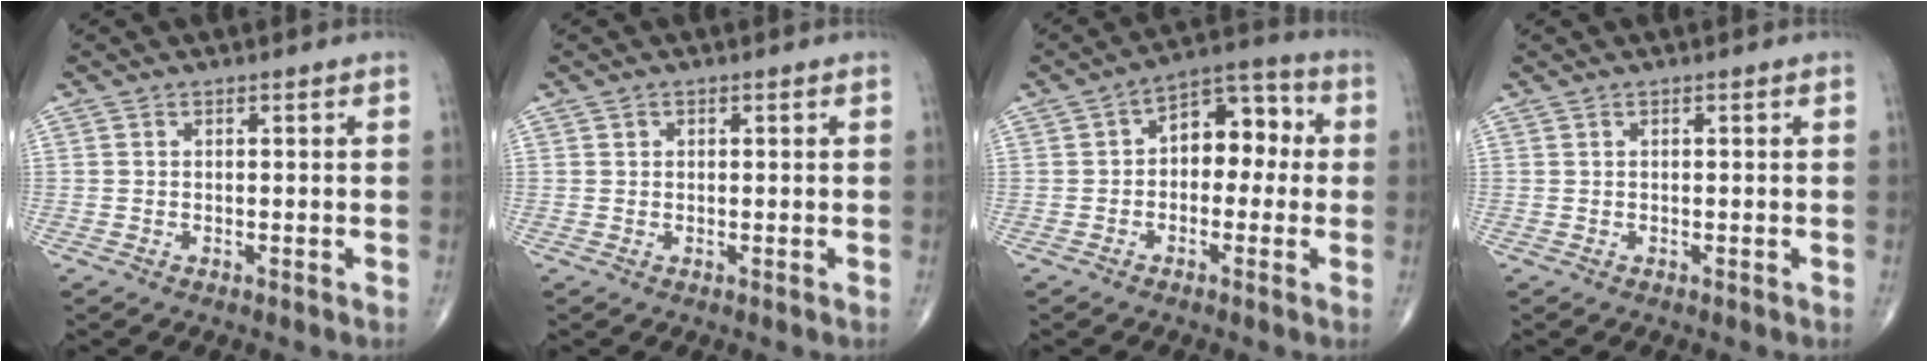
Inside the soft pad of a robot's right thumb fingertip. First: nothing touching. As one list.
[{"total": 0.7, "force": [0.2, 0.6, 0.1], "torque": [0.002, 0.001, 0.002]}, {"total": 9.9, "force": [0.5, 6.5, 7.4], "torque": [-0.063, 0.037, -0.009]}, {"total": 0.0}]